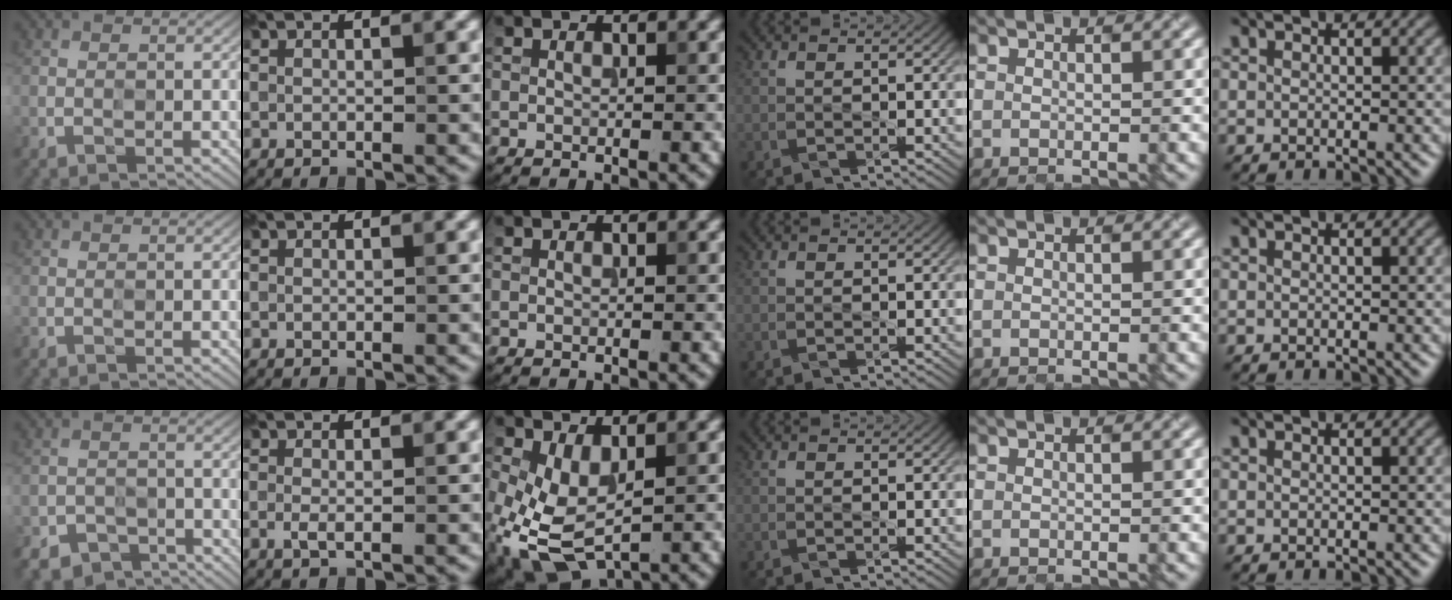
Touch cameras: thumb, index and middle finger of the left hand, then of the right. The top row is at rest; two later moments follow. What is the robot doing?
{"motion": "close", "object": "glasses case"}